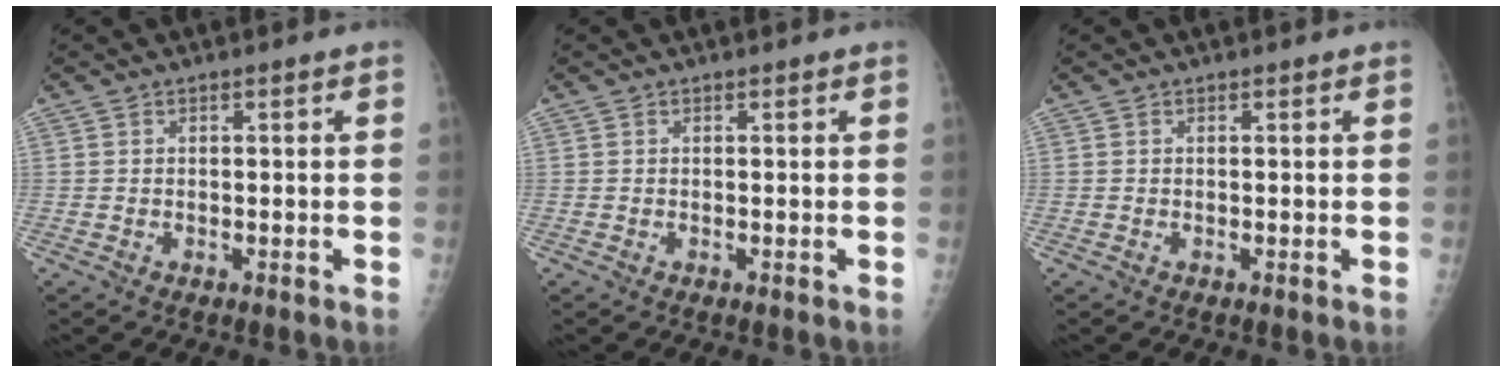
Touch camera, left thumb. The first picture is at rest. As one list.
[{"total": 0.0}, {"total": 0.0}]